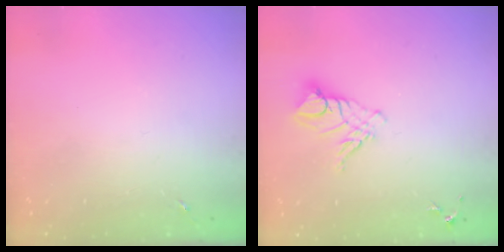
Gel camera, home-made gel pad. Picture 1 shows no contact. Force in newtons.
{"total": 9.9, "press": 9.8, "slide": 1.1}